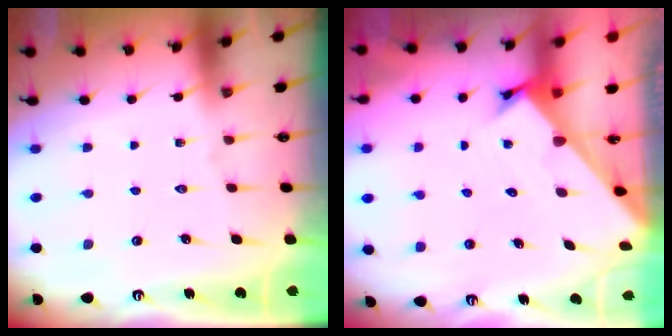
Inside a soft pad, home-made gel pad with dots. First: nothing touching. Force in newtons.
{"total": 2.6, "press": 2.6, "slide": 0.3}